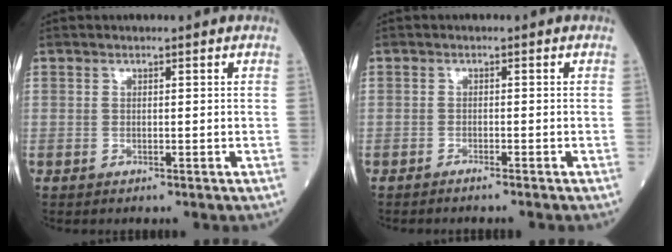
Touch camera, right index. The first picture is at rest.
{"total": 1.6, "force": [-1.4, -0.3, 0.7], "torque": [-0.013, 0.001, -0.020]}